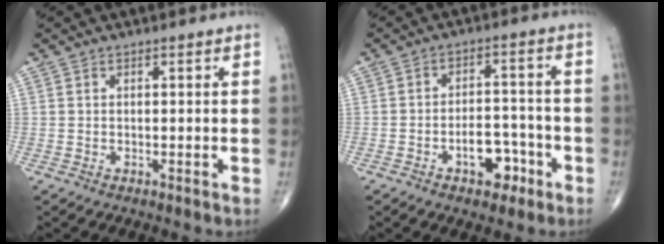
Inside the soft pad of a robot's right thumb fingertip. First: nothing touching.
{"total": 7.3, "force": [-3.6, 4.2, 4.8], "torque": [-0.047, 0.036, -0.053]}